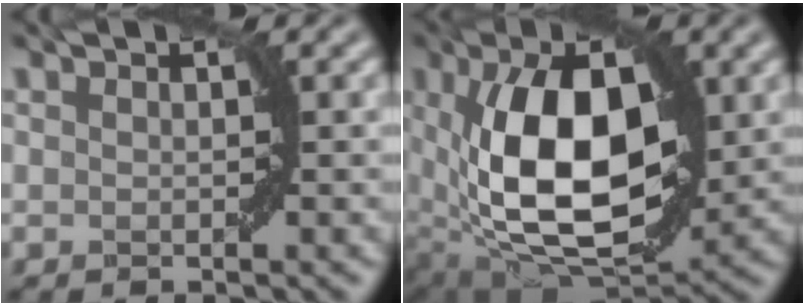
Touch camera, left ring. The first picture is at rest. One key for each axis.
{"total": 14.2, "fx": 1.2, "fy": 7.8, "fz": 11.7, "tx": -0.206, "ty": 0.002, "tz": 0.019}